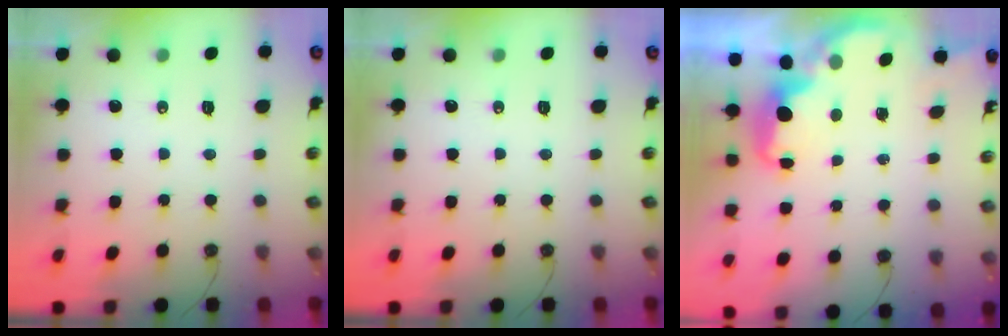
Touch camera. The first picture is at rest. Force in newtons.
{"total": 0.0}
{"total": 3.1, "press": 3.0, "slide": 0.7}